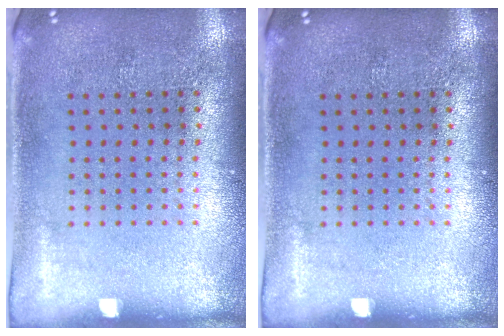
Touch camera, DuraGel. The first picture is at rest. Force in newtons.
{"total": 0.0}